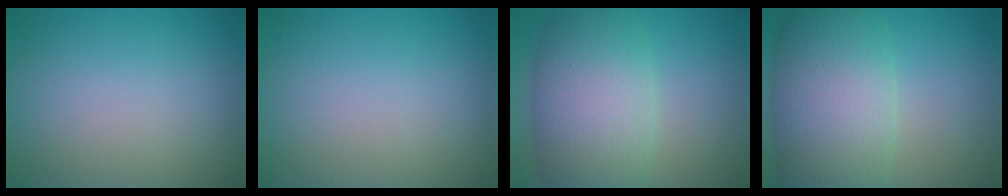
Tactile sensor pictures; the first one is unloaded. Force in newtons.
{"total": 0.0}
{"total": 9.3, "press": 9.3, "slide": 0.5}
{"total": 10.7, "press": 10.7, "slide": 0.7}